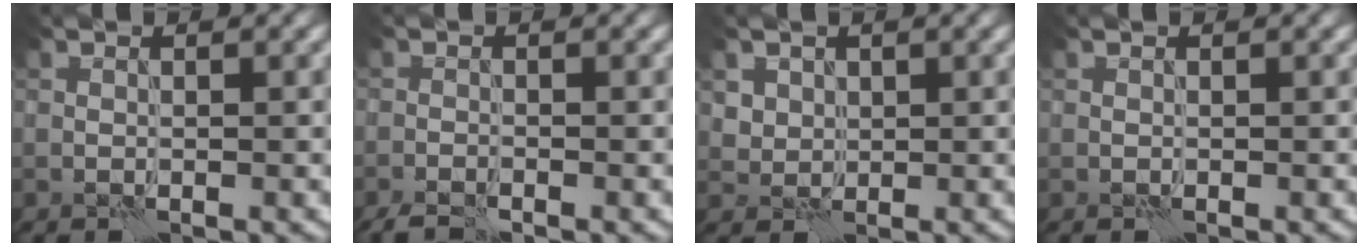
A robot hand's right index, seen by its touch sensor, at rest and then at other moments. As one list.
[{"total": 2.3, "force": [-2.0, 0.3, 1.1], "torque": [-0.027, -0.004, -0.039]}, {"total": 2.7, "force": [1.5, 2.1, 0.8], "torque": [-0.033, -0.006, 0.047]}, {"total": 0.0}]